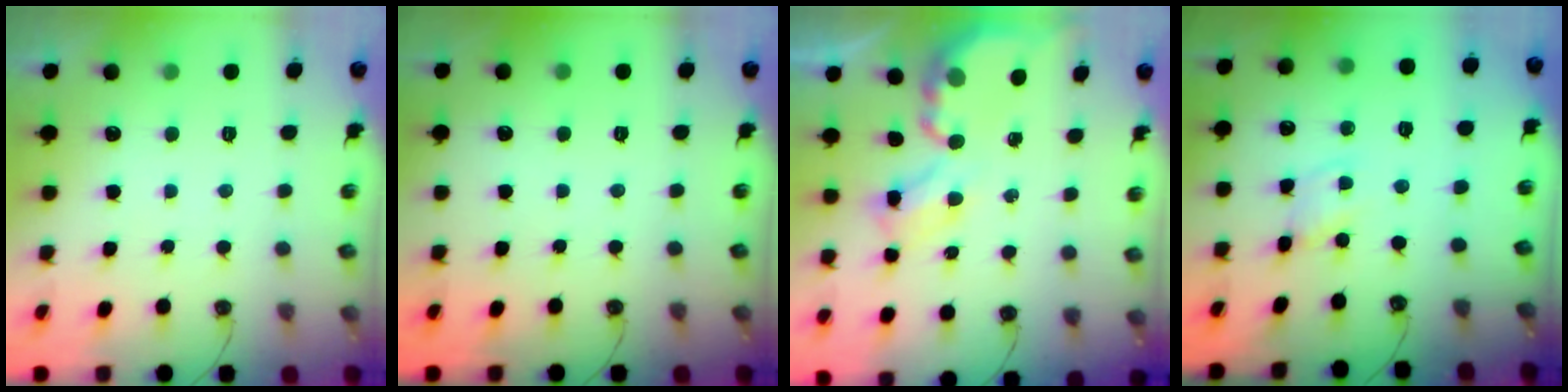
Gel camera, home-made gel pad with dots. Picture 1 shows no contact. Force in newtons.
{"total": 0.0}
{"total": 4.3, "press": 4.3, "slide": 0.0}
{"total": 1.9, "press": 1.9, "slide": 0.2}